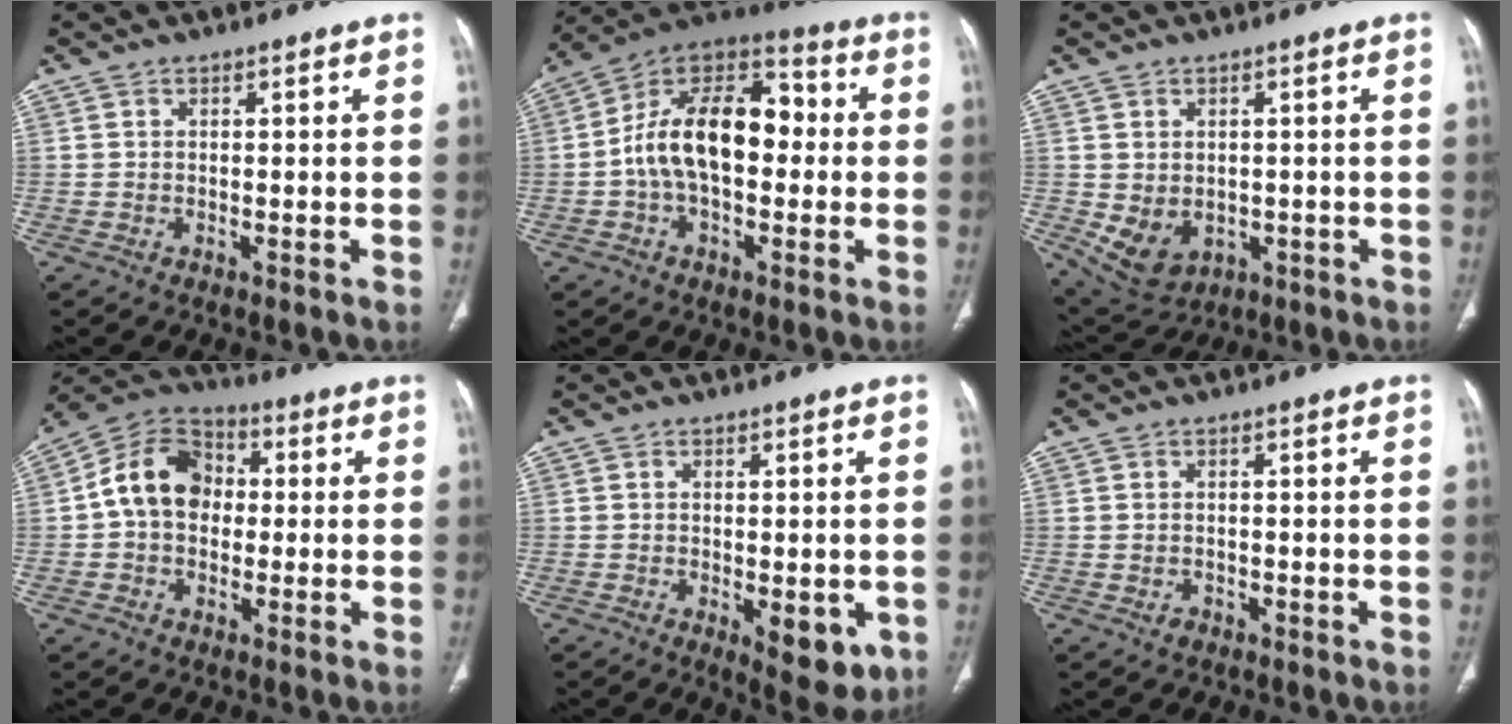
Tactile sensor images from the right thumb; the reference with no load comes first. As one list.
[{"total": 18.1, "force": [-0.2, 10.8, 14.5], "torque": [-0.225, 0.045, -0.013]}, {"total": 7.7, "force": [-1.2, 5.9, 4.8], "torque": [-0.071, -0.002, 0.006]}, {"total": 12.6, "force": [0.6, 9.7, 7.9], "torque": [-0.120, 0.033, -0.003]}, {"total": 7.8, "force": [-2.2, 3.4, 6.6], "torque": [-0.070, -0.012, -0.021]}, {"total": 1.2, "force": [-0.5, 1.0, 0.5], "torque": [-0.008, 0.006, -0.003]}]